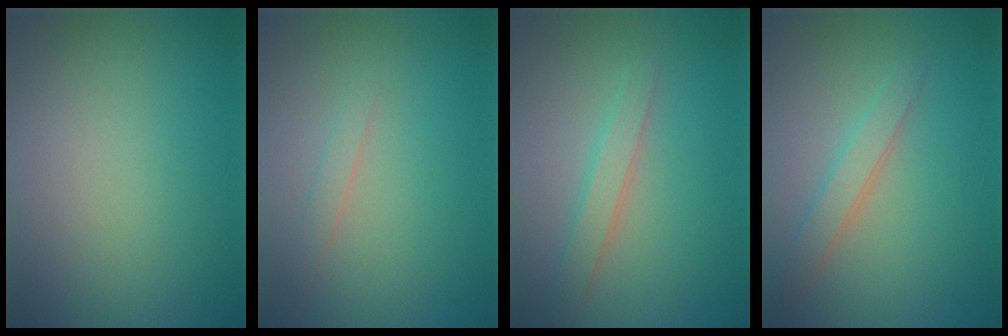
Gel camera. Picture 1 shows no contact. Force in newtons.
{"total": 0.9, "press": 0.9, "slide": 0.0}
{"total": 2.0, "press": 2.0, "slide": 0.1}
{"total": 2.2, "press": 2.2, "slide": 0.1}